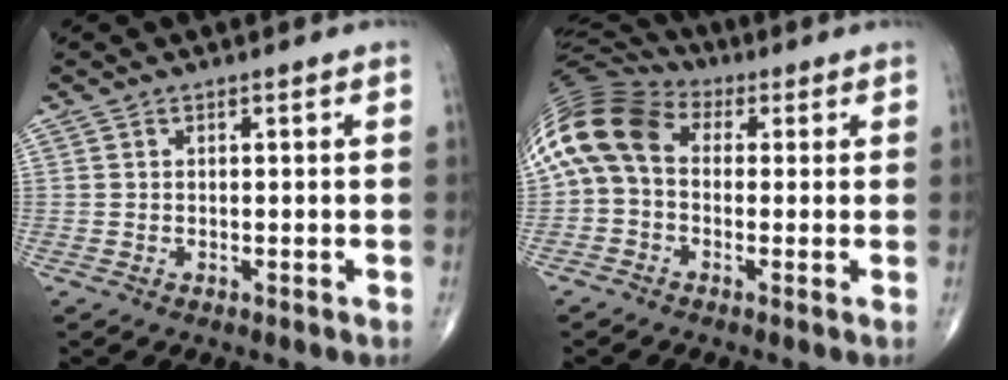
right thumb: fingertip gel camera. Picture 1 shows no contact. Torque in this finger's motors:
{"motor_torque": [0.81, 0.82, 0.55, -0.17, 0.24]}